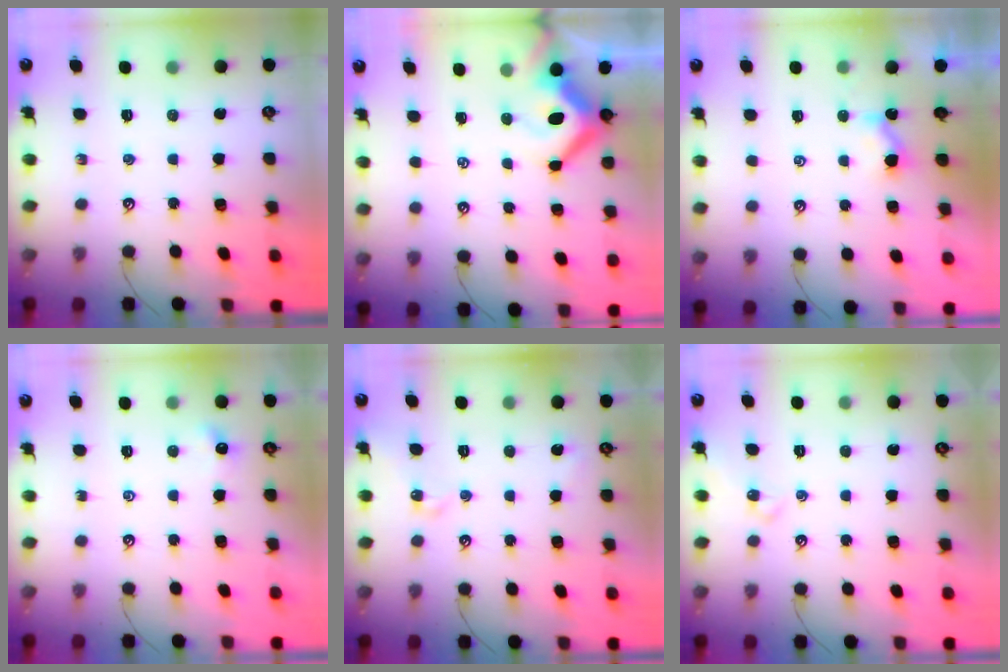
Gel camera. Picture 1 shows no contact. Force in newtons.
{"total": 7.6, "press": 7.5, "slide": 1.4}
{"total": 3.0, "press": 3.0, "slide": 0.0}
{"total": 1.8, "press": 1.8, "slide": 0.4}
{"total": 2.7, "press": 2.6, "slide": 0.5}
{"total": 1.3, "press": 1.2, "slide": 0.4}